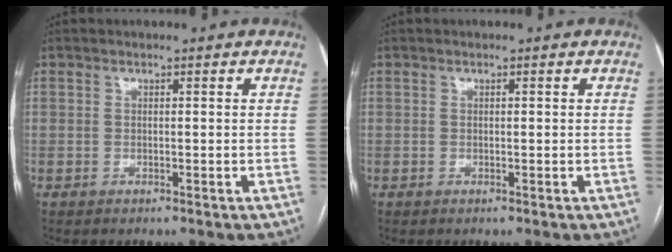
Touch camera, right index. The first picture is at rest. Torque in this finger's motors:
{"motor_torque": [0.00, 0.03, -0.01, 0.00]}